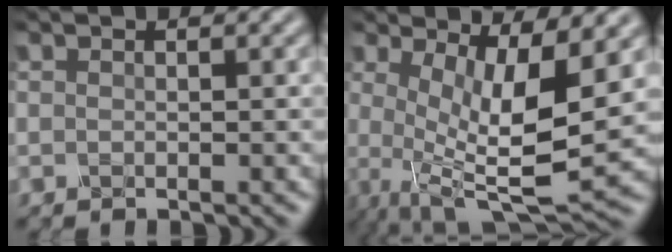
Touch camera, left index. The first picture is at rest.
{"total": 8.9, "force": [-0.2, 2.8, 8.5], "torque": [-0.157, -0.022, 0.008]}